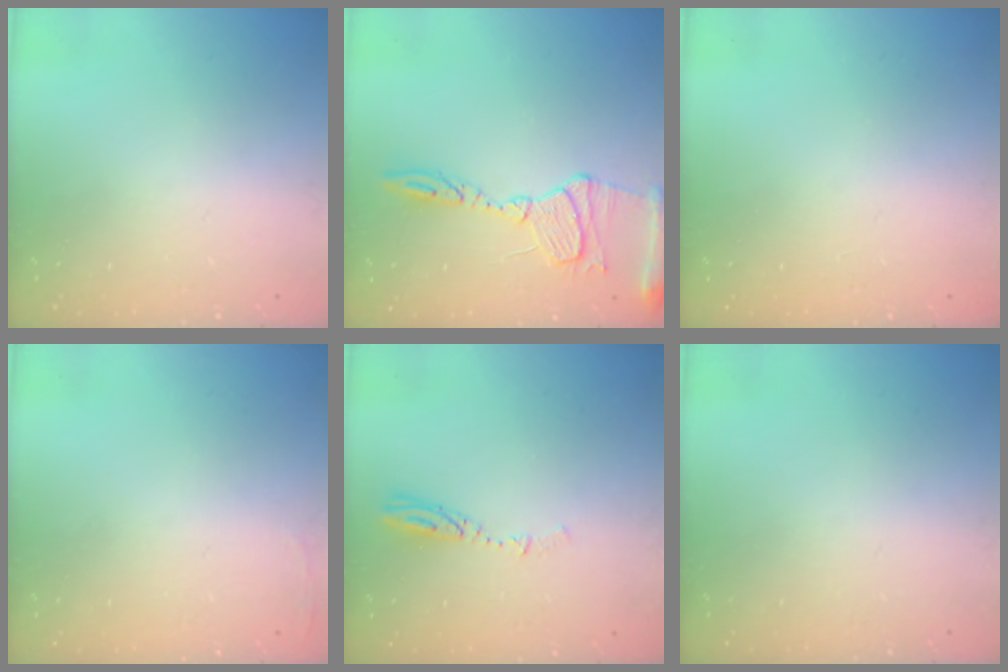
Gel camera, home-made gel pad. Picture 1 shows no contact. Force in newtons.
{"total": 13.4, "press": 13.4, "slide": 1.1}
{"total": 0.0}
{"total": 2.5, "press": 2.4, "slide": 0.9}
{"total": 3.7, "press": 3.7, "slide": 0.4}
{"total": 0.0}